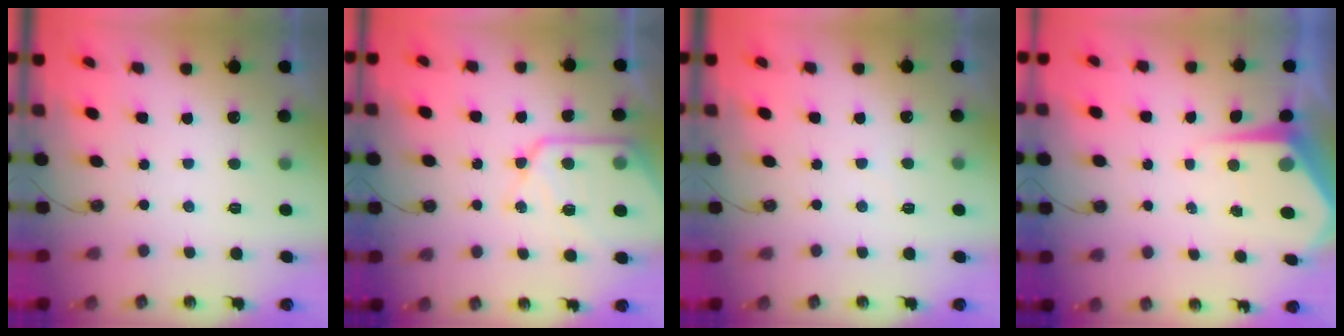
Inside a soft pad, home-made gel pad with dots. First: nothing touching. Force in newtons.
{"total": 13.2, "press": 13.2, "slide": 1.3}
{"total": 1.5, "press": 1.5, "slide": 0.4}
{"total": 6.7, "press": 6.7, "slide": 0.6}